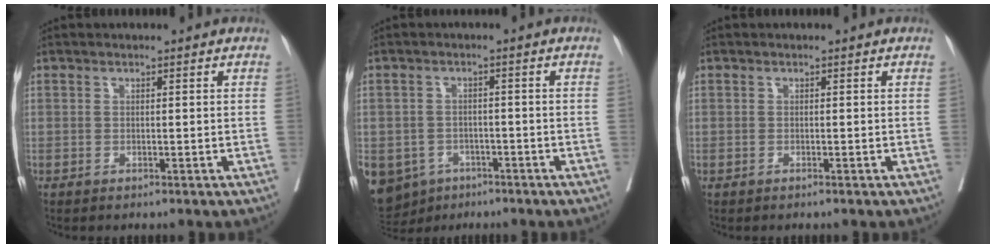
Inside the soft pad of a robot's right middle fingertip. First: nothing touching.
{"total": 11.4, "force": [-6.3, 8.9, 3.2], "torque": [-0.095, -0.004, -0.085]}
{"total": 0.0}